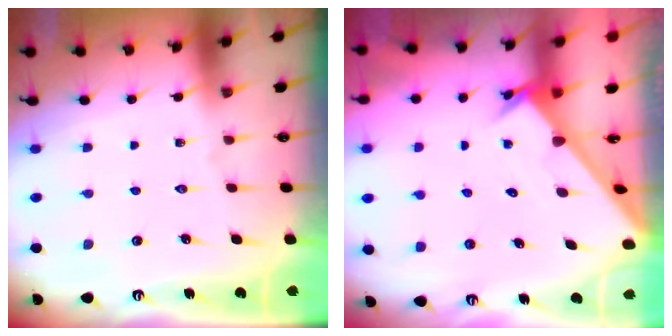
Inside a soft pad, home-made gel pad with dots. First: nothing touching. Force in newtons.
{"total": 2.3, "press": 2.3, "slide": 0.2}